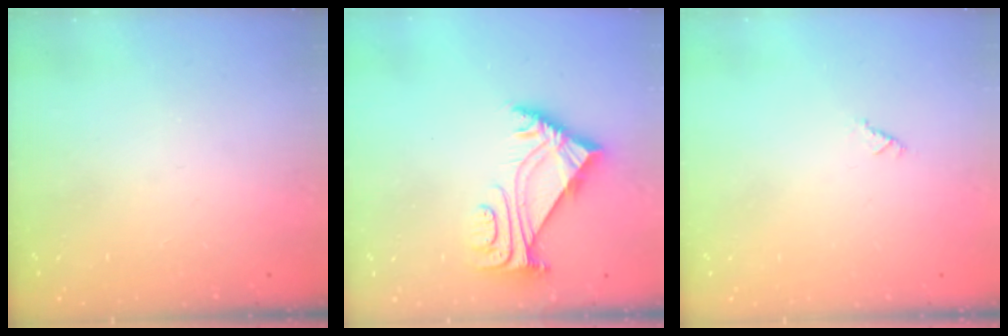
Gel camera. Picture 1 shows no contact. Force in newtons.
{"total": 5.8, "press": 5.7, "slide": 1.1}
{"total": 0.6, "press": 0.6, "slide": 0.2}